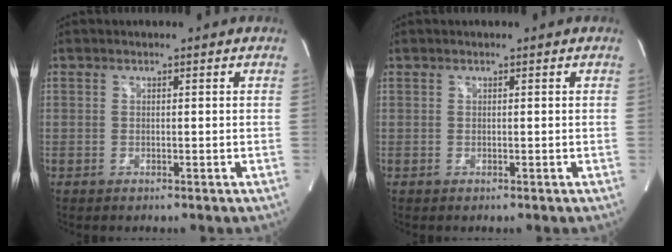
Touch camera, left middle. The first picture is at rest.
{"total": 0.0}